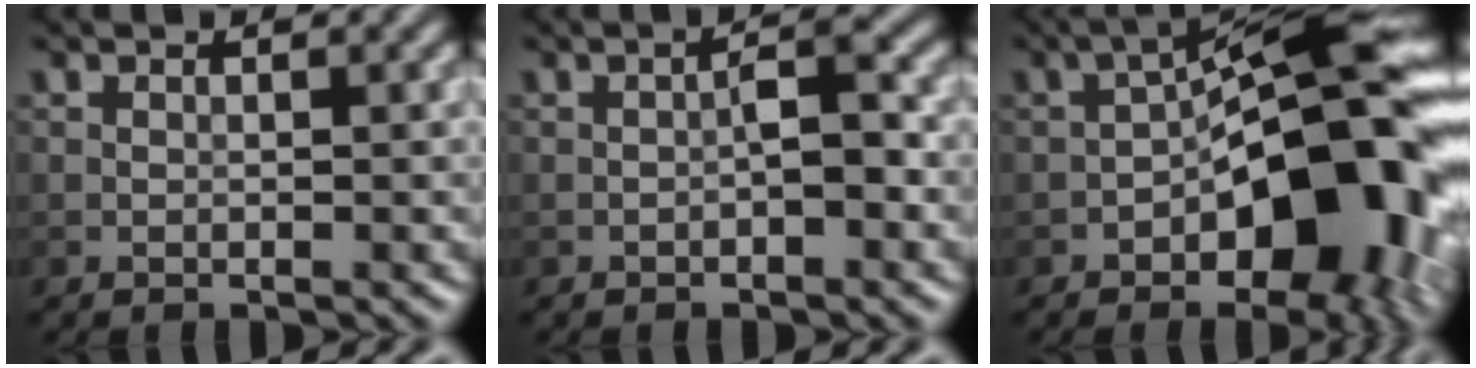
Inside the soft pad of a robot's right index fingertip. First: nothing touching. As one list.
[{"total": 2.6, "force": [-0.7, 0.8, 2.3], "torque": [-0.036, 0.008, -0.015]}, {"total": 12.7, "force": [-3.5, 6.3, 10.5], "torque": [-0.119, 0.025, -0.074]}]